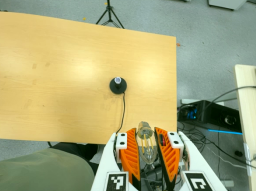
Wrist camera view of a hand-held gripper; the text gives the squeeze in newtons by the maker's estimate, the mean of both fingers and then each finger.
{"total": 19.8, "left": 21.8, "right": 17.8}